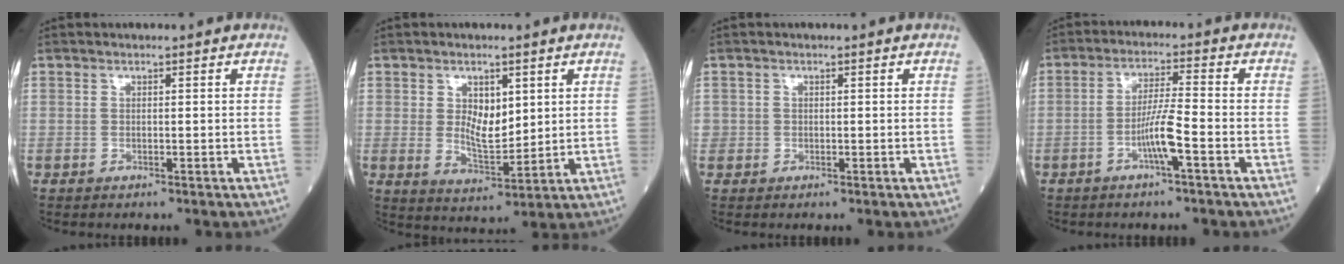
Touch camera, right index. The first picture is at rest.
{"total": 5.9, "force": [1.6, 2.9, 4.9], "torque": [-0.086, -0.002, 0.036]}
{"total": 1.0, "force": [-0.1, 1.0, 0.1], "torque": [0.008, 0.005, -0.004]}
{"total": 5.5, "force": [-2.3, -0.3, 5.0], "torque": [-0.099, 0.004, -0.044]}